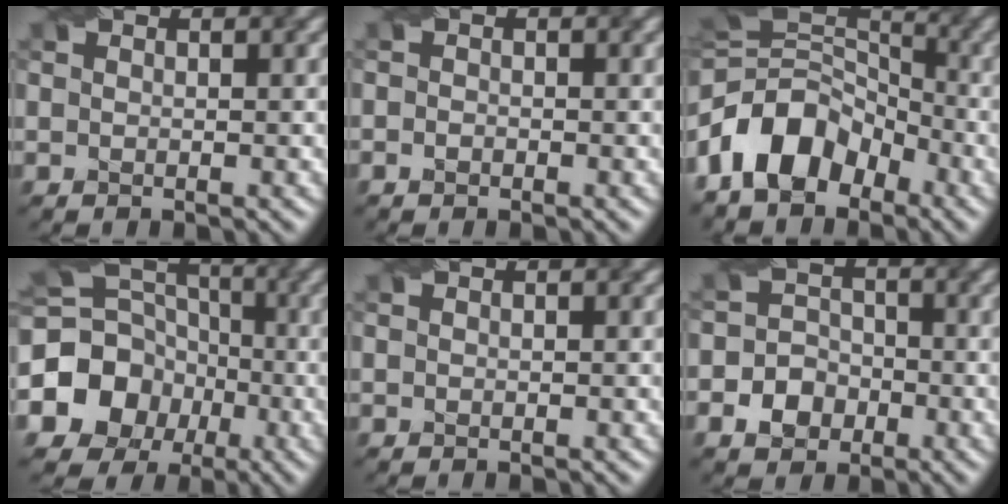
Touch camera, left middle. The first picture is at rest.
{"total": 0.6, "force": [-0.5, 0.3, 0.1], "torque": [-0.003, -0.001, -0.010]}
{"total": 8.2, "force": [-4.4, 5.2, 4.7], "torque": [-0.076, 0.017, -0.098]}
{"total": 10.1, "force": [-3.1, 8.9, 3.6], "torque": [-0.072, -0.008, -0.075]}
{"total": 0.0}
{"total": 4.4, "force": [-2.1, 3.7, 1.2], "torque": [0.002, 0.006, -0.052]}